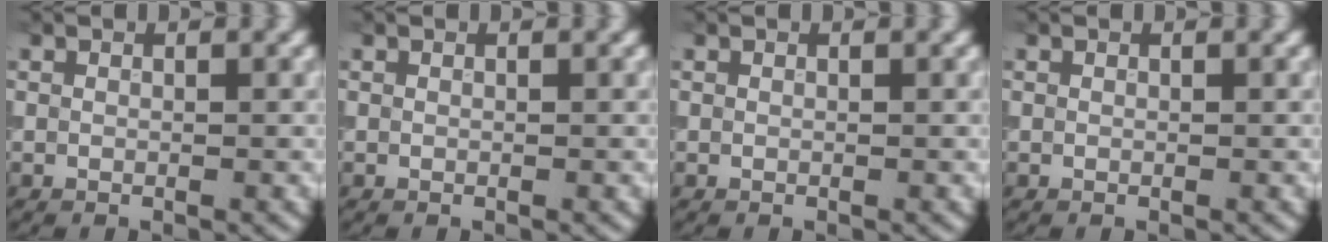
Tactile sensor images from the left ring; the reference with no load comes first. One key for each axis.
{"total": 0.0}
{"total": 0.0}
{"total": 0.0}